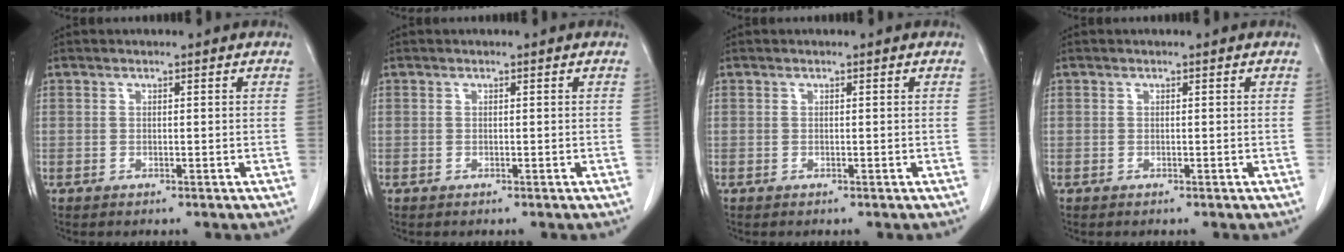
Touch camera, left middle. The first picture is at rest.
{"total": 0.0}
{"total": 0.0}
{"total": 0.0}